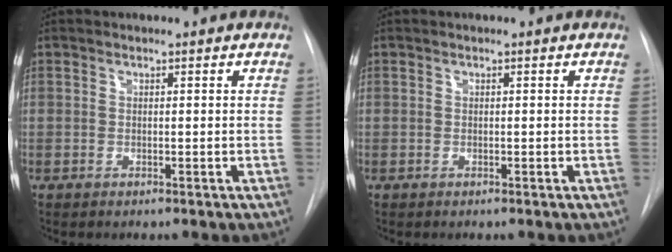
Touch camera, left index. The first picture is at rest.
{"total": 0.0}